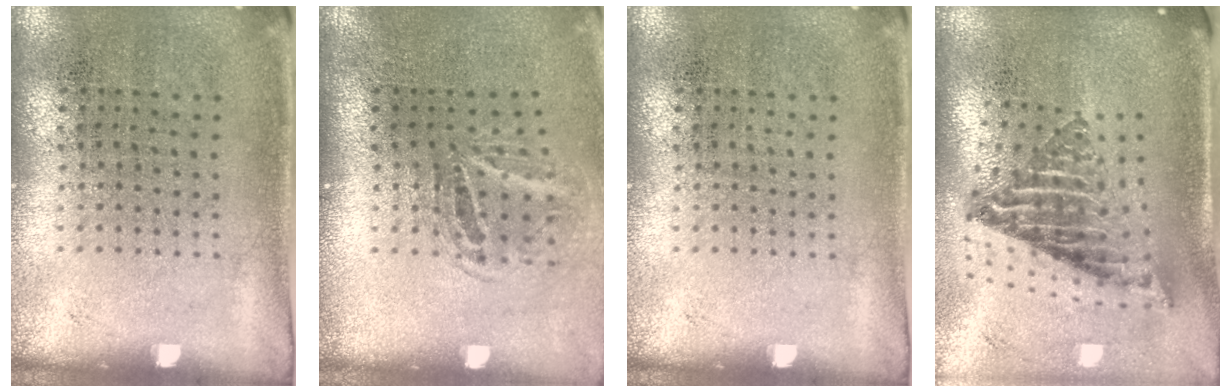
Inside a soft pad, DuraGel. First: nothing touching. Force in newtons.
{"total": 1.7, "press": 1.1, "slide": 1.3}
{"total": 0.0}
{"total": 2.6, "press": 1.6, "slide": 2.0}